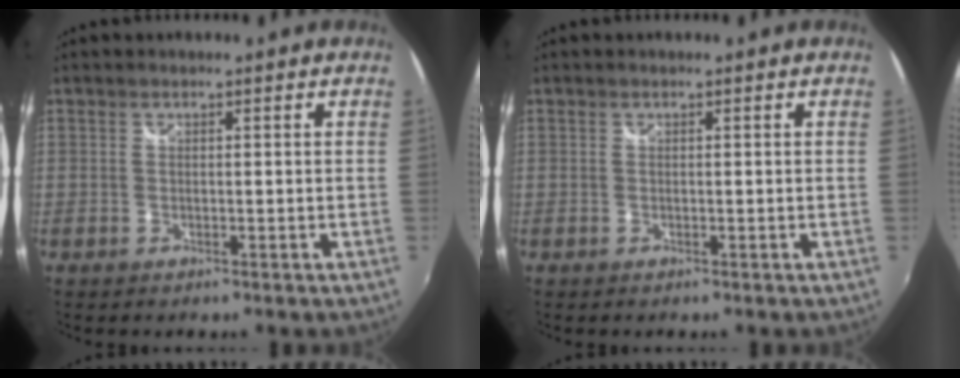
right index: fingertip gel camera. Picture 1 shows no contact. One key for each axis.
{"total": 0.0}